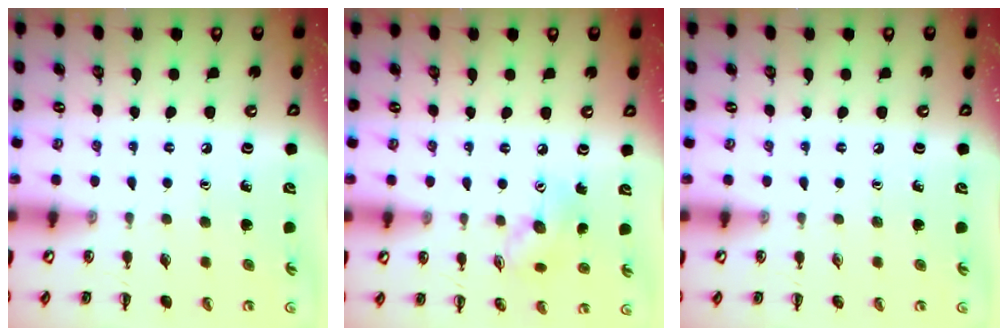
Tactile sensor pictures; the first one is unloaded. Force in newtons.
{"total": 7.4, "press": 7.4, "slide": 0.4}
{"total": 0.0}